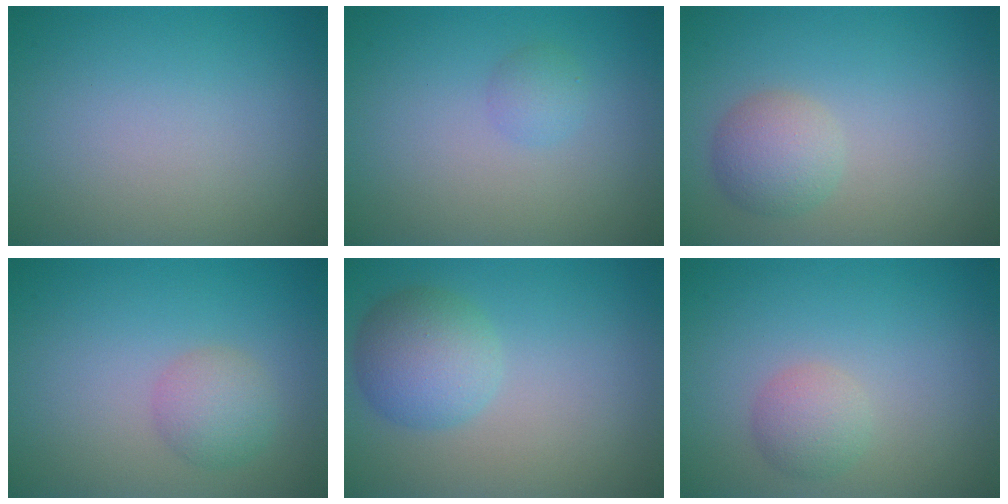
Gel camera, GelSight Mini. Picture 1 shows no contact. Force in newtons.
{"total": 1.2, "press": 1.2, "slide": 0.1}
{"total": 2.8, "press": 2.8, "slide": 0.1}
{"total": 2.5, "press": 2.5, "slide": 0.0}
{"total": 4.2, "press": 4.2, "slide": 0.1}
{"total": 2.1, "press": 2.1, "slide": 0.1}